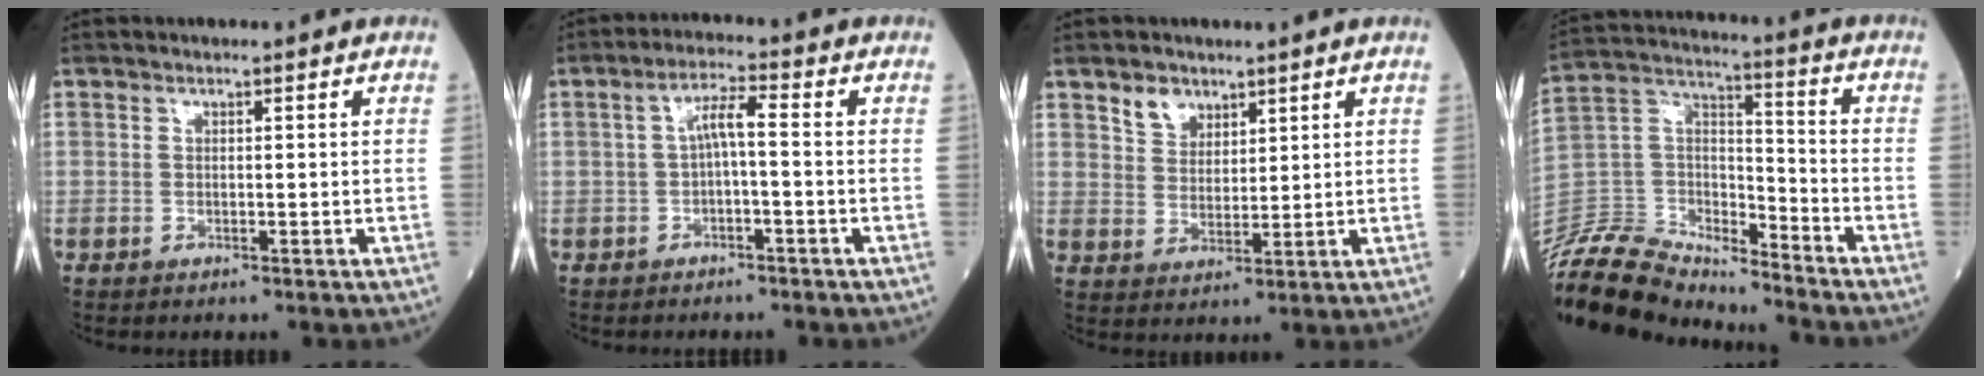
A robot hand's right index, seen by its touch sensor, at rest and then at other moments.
{"total": 3.8, "force": [-0.4, 0.5, 3.7], "torque": [-0.063, 0.017, -0.006]}
{"total": 4.2, "force": [2.9, 2.7, 1.3], "torque": [-0.026, 0.003, 0.058]}
{"total": 18.4, "force": [-17.7, 2.9, 3.9], "torque": [-0.078, 0.040, -0.316]}